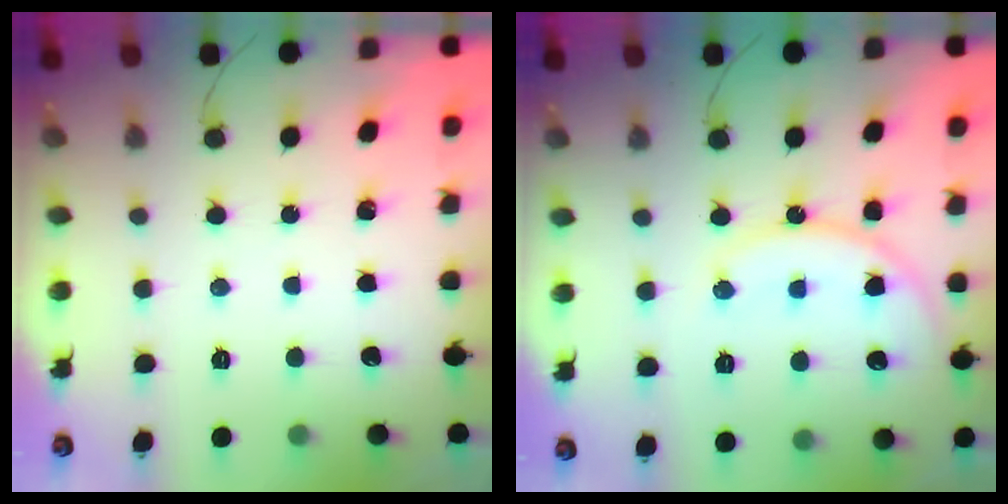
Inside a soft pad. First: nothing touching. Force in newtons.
{"total": 13.5, "press": 13.5, "slide": 0.9}